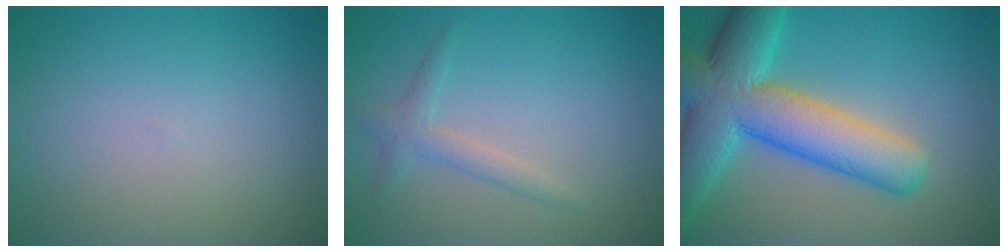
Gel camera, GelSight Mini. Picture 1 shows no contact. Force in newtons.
{"total": 1.9, "press": 1.9, "slide": 0.0}
{"total": 10.9, "press": 10.9, "slide": 0.5}